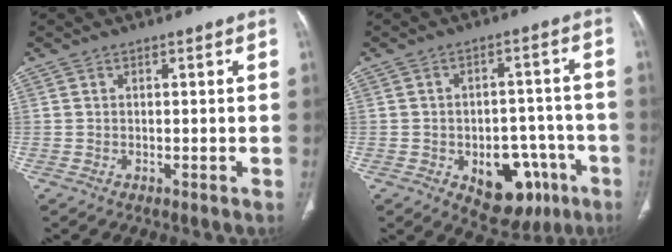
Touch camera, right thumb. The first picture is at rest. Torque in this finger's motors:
{"motor_torque": [5.01, 0.00, 0.88, -0.49, 0.02]}